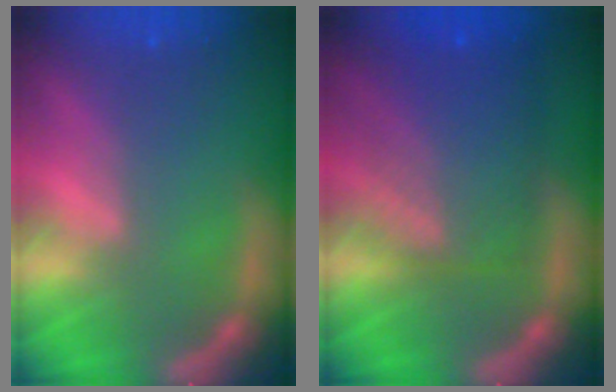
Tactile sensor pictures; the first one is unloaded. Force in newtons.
{"total": 8.0}